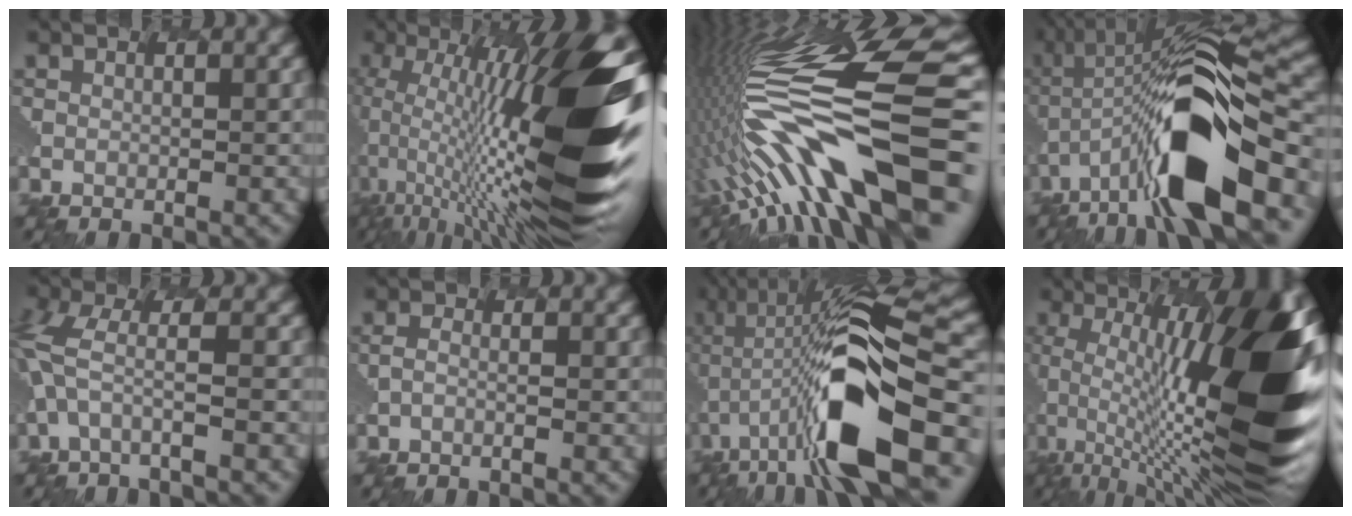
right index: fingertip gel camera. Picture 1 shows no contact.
{"total": 16.2, "force": [1.3, 3.7, 15.8], "torque": [-0.264, 0.040, 0.007]}
{"total": 13.6, "force": [-3.0, 2.7, 12.9], "torque": [-0.247, 0.035, -0.070]}
{"total": 12.3, "force": [-4.9, 3.8, 10.6], "torque": [-0.209, 0.022, -0.095]}
{"total": 2.5, "force": [-0.2, 0.5, 2.5], "torque": [-0.094, 0.014, -0.023]}
{"total": 1.2, "force": [-0.9, -0.3, -0.7], "torque": [0.007, 0.018, -0.030]}
{"total": 13.0, "force": [-3.0, 4.5, 11.9], "torque": [-0.227, 0.031, -0.068]}
{"total": 14.3, "force": [0.5, 3.3, 13.9], "torque": [-0.209, 0.035, -0.004]}